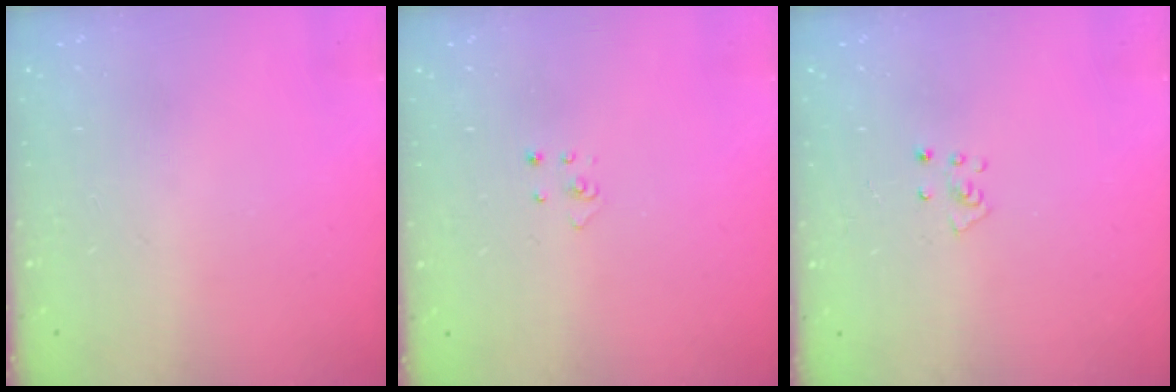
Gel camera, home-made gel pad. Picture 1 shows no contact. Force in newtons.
{"total": 2.2, "press": 2.2, "slide": 0.2}
{"total": 3.5, "press": 3.5, "slide": 0.3}